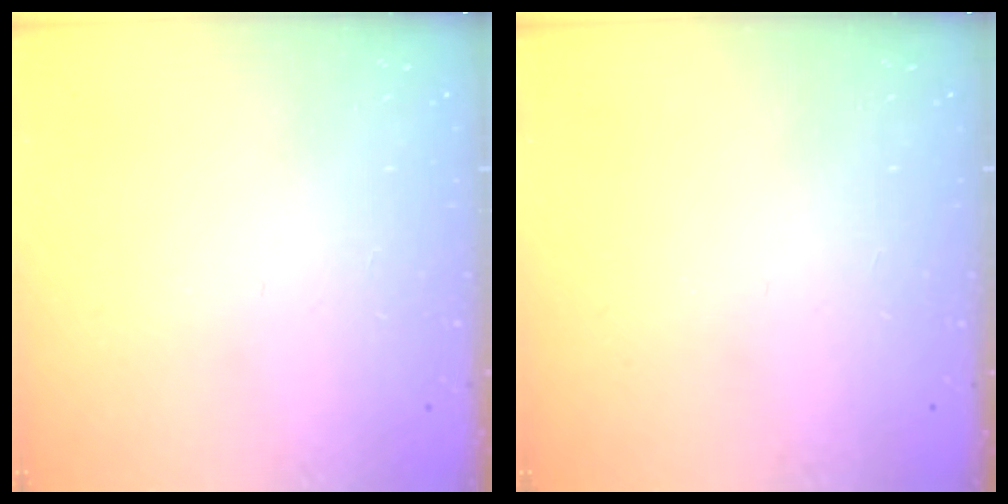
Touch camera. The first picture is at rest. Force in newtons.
{"total": 0.0}